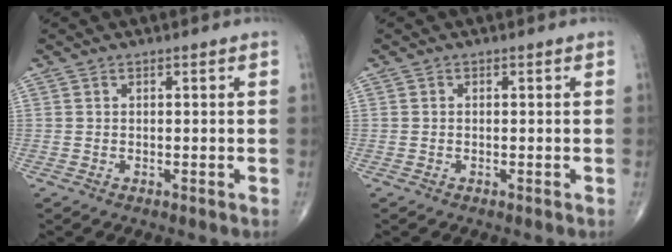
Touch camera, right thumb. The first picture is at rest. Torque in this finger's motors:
{"motor_torque": [0.00, 0.00, 0.00, 0.00, 0.00]}